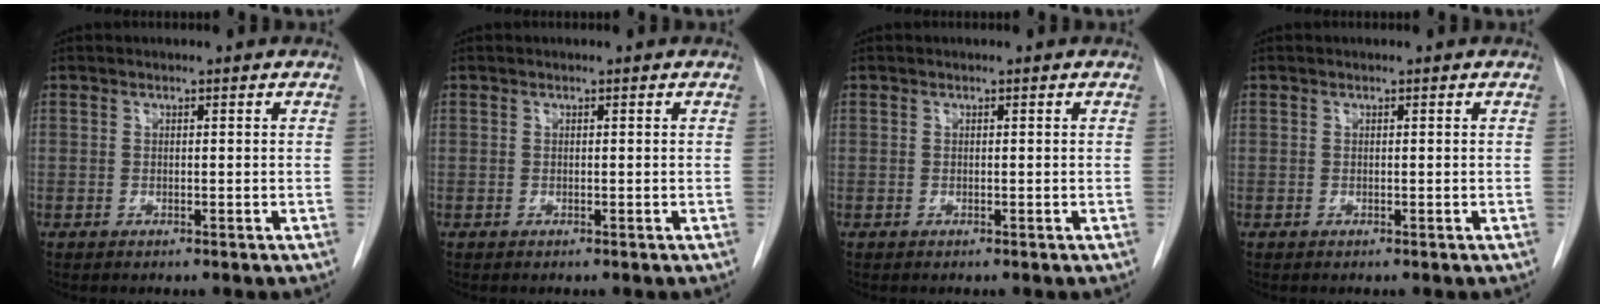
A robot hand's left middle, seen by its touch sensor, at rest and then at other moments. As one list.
[{"total": 0.0}, {"total": 0.0}, {"total": 0.0}]